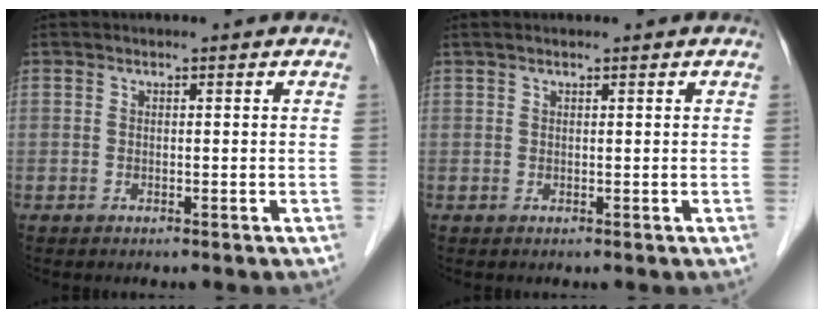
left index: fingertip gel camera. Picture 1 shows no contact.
{"total": 1.1, "force": [0.8, 0.1, 0.7], "torque": [-0.016, 0.013, 0.017]}